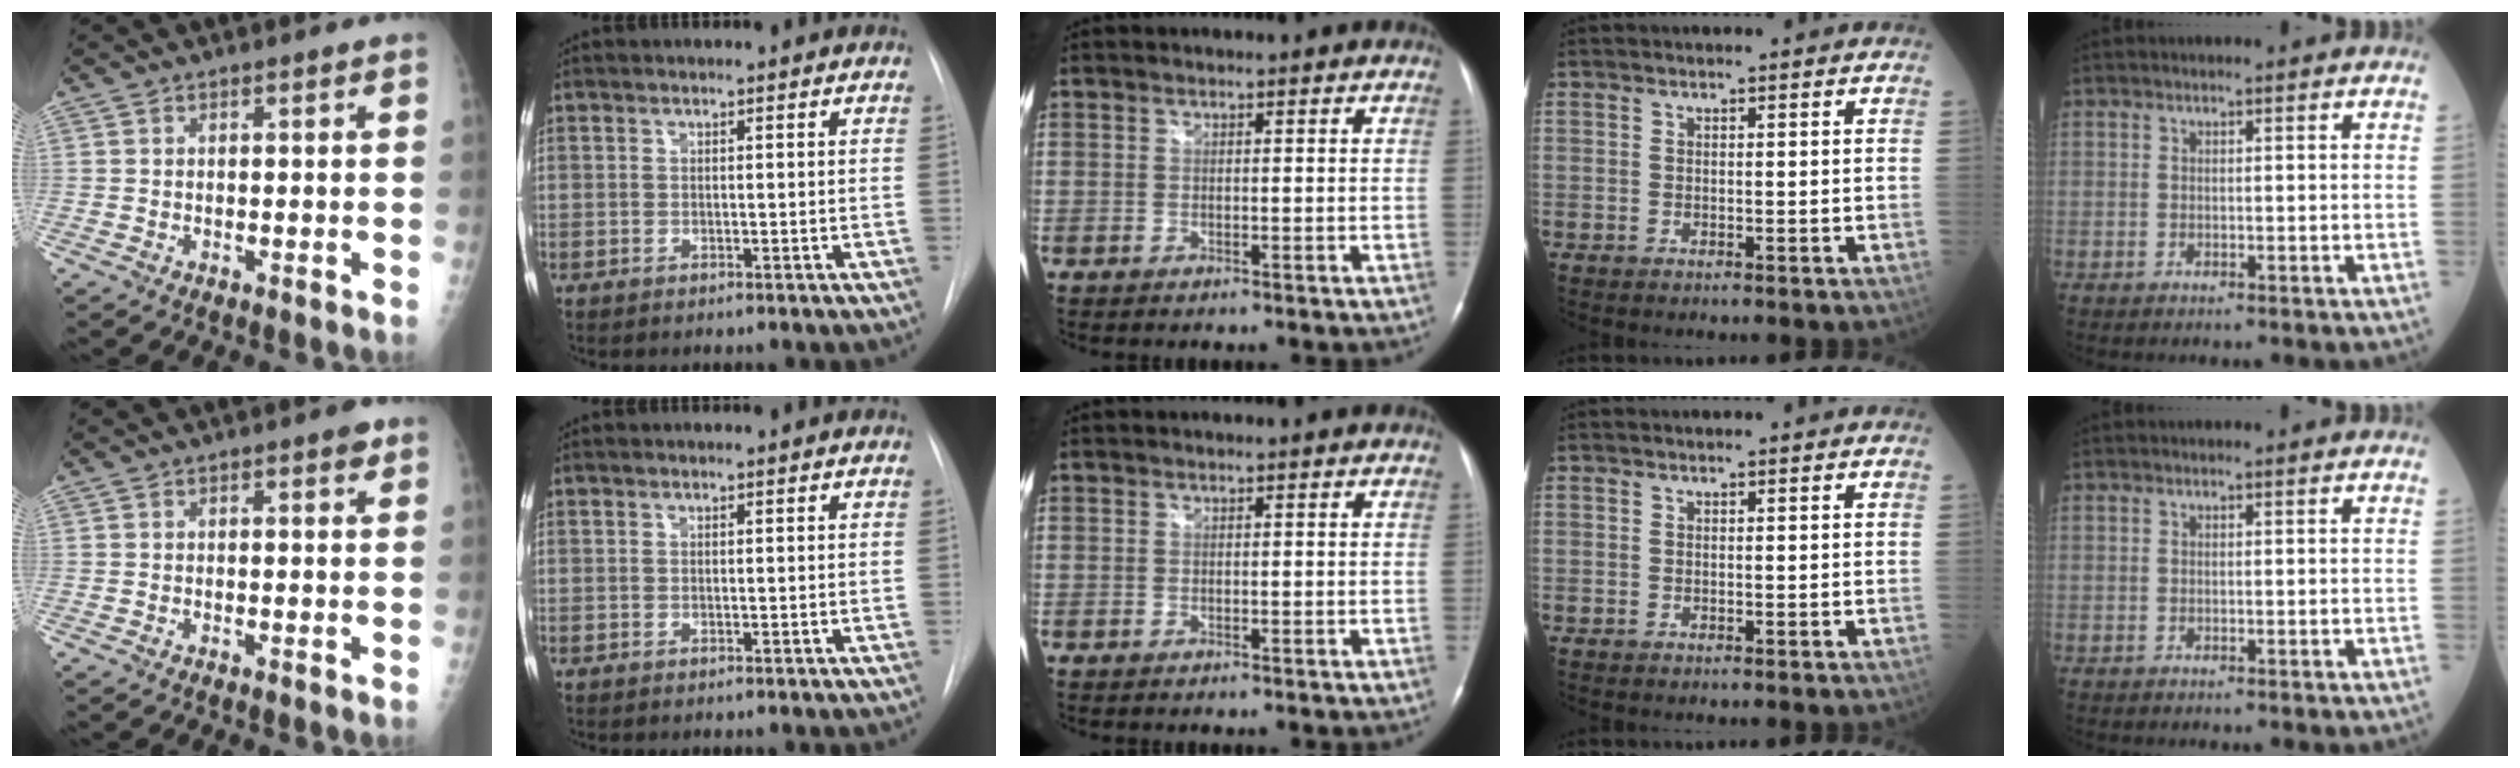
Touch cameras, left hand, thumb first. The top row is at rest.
{"thumb": {"total": 1.7, "force": [1.0, 0.6, 1.3], "torque": [-0.014, -0.002, 0.010]}}